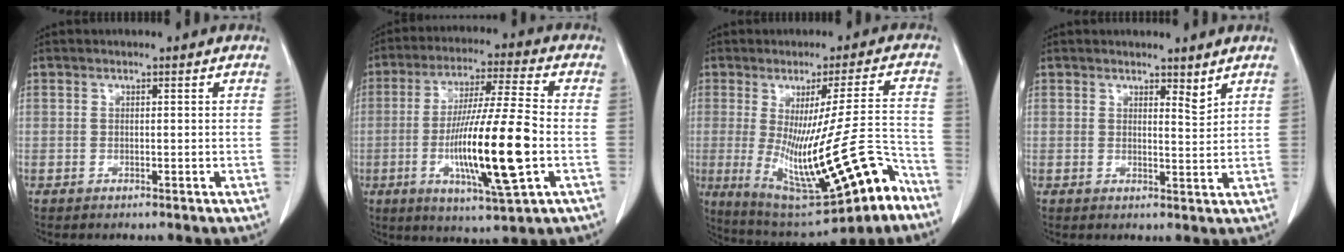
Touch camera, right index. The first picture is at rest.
{"total": 16.5, "force": [-3.5, 0.4, 16.2], "torque": [-0.302, -0.017, -0.061]}
{"total": 19.8, "force": [-7.8, 2.7, 18.0], "torque": [-0.281, -0.023, -0.101]}
{"total": 2.2, "force": [1.9, 0.4, 1.0], "torque": [-0.019, -0.013, 0.031]}